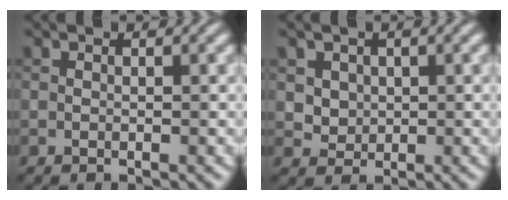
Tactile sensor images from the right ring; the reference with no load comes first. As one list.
[{"total": 2.6, "force": [1.0, 2.2, 1.0], "torque": [-0.029, 0.001, 0.037]}]